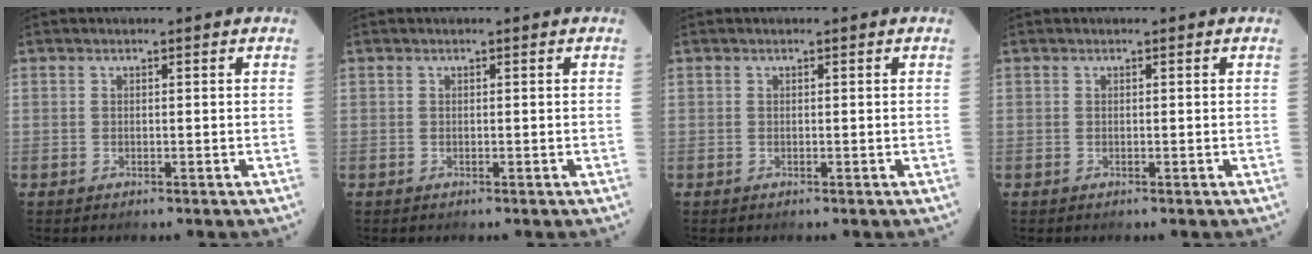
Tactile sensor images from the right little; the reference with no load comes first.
{"total": 0.0}
{"total": 0.0}
{"total": 0.0}